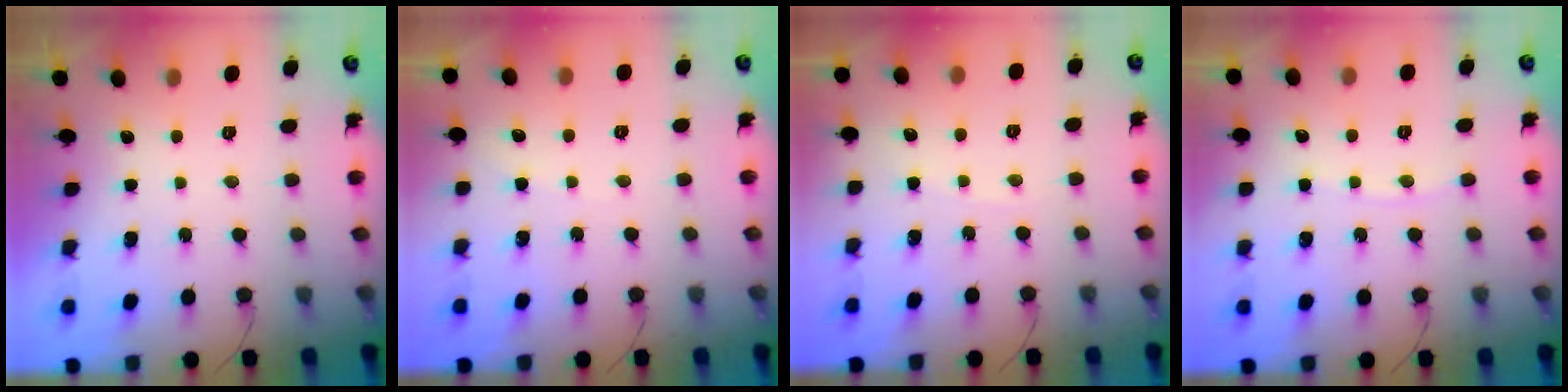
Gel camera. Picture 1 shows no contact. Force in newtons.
{"total": 2.4, "press": 2.4, "slide": 0.3}
{"total": 1.8, "press": 1.8, "slide": 0.2}
{"total": 2.9, "press": 2.8, "slide": 0.4}